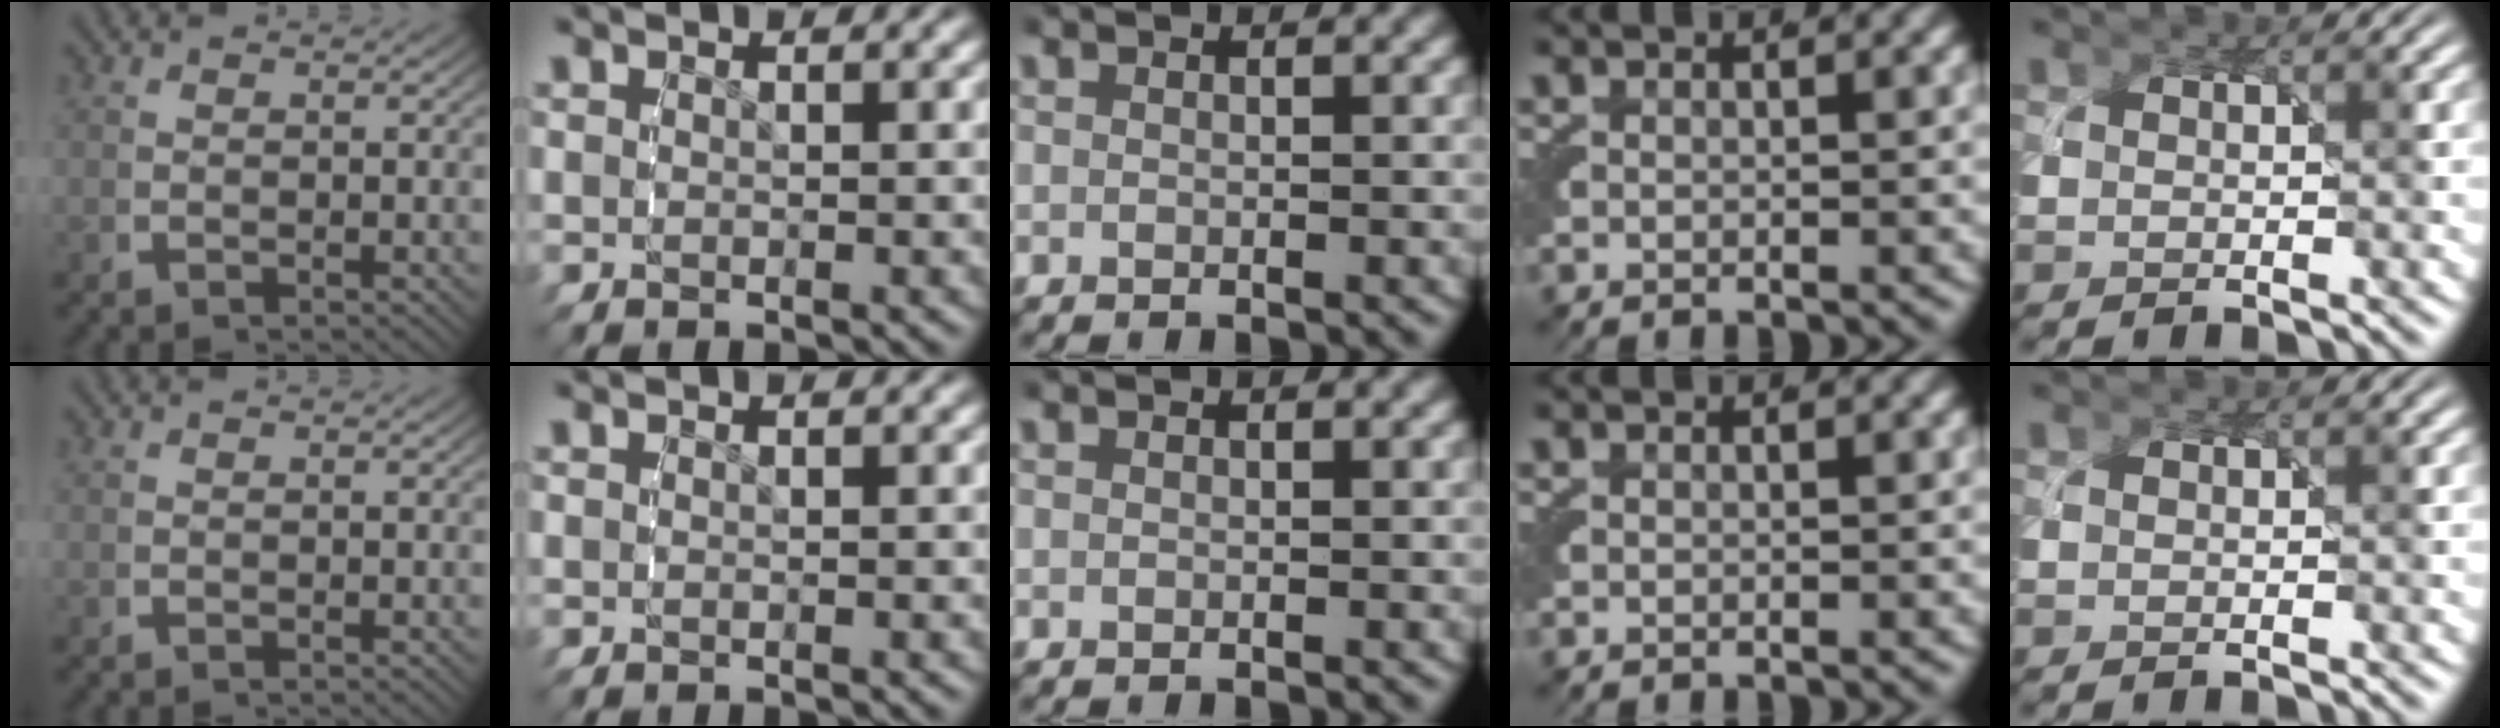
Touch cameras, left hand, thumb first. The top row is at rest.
{}